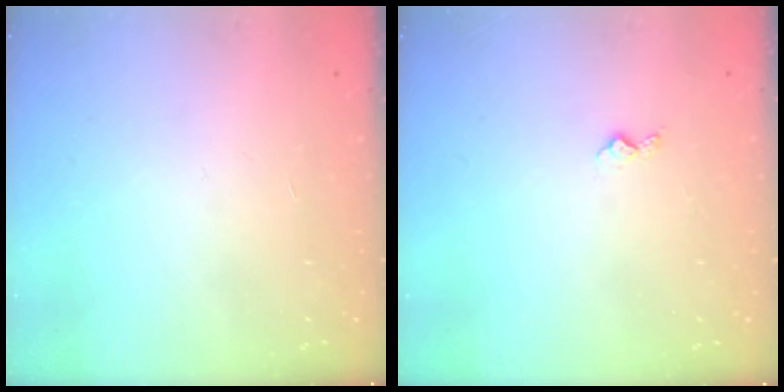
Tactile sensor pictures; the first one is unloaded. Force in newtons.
{"total": 3.4, "press": 3.4, "slide": 0.5}